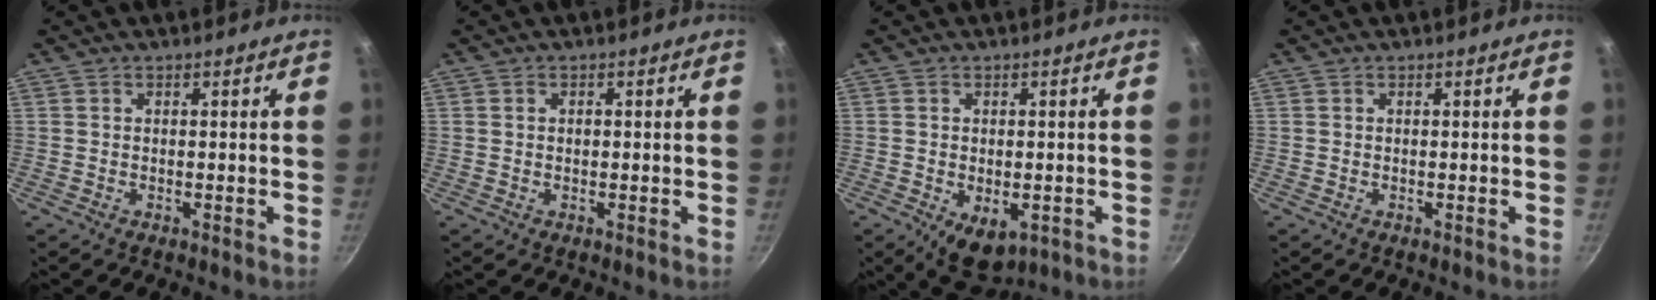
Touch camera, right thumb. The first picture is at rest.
{"total": 0.7, "force": [0.1, 0.6, 0.4], "torque": [-0.005, 0.003, 0.002]}
{"total": 6.8, "force": [-2.0, 4.3, 4.9], "torque": [-0.055, -0.005, -0.016]}
{"total": 0.0}